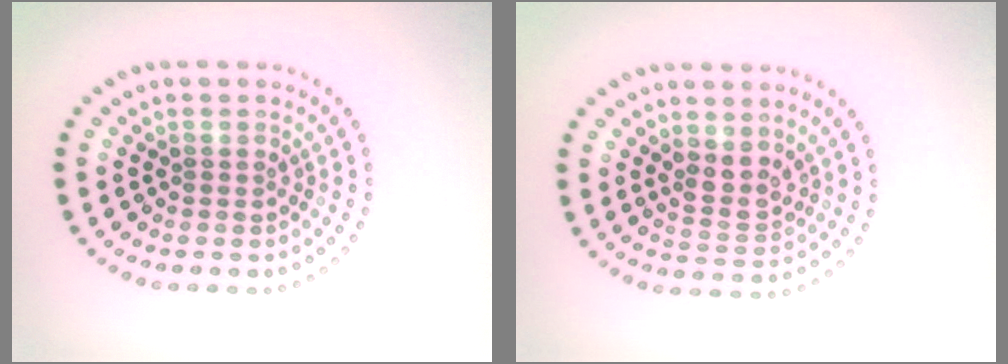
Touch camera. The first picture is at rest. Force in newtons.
{"total": 2.4, "press": 2.0, "slide": 1.3}